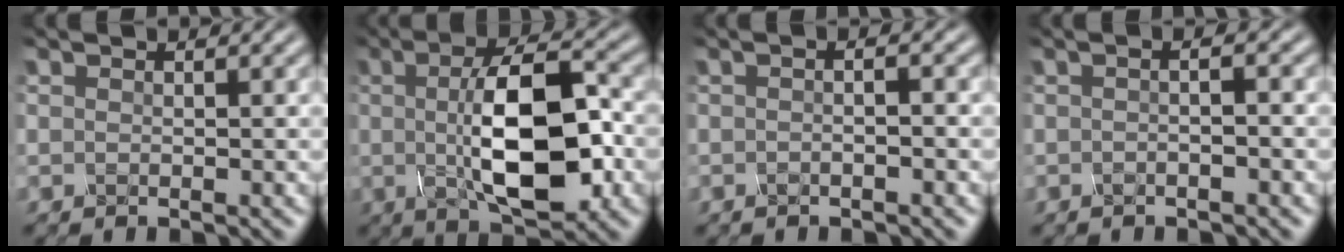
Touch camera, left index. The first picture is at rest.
{"total": 10.2, "force": [-0.2, 3.8, 9.4], "torque": [-0.155, 0.005, -0.003]}
{"total": 1.9, "force": [0.0, 0.6, 1.8], "torque": [-0.010, -0.001, -0.020]}
{"total": 2.3, "force": [0.0, 0.7, 2.1], "torque": [-0.014, 0.001, -0.020]}